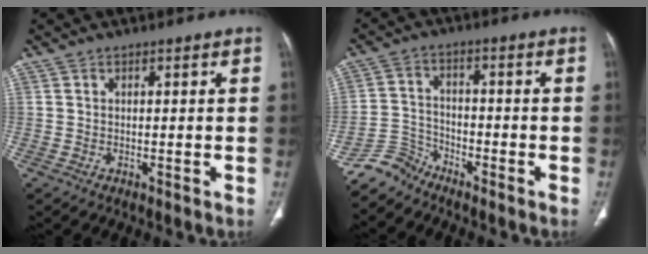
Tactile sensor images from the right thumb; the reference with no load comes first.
{"total": 5.0, "force": [-4.7, 1.6, -0.5], "torque": [0.010, 0.030, -0.101]}